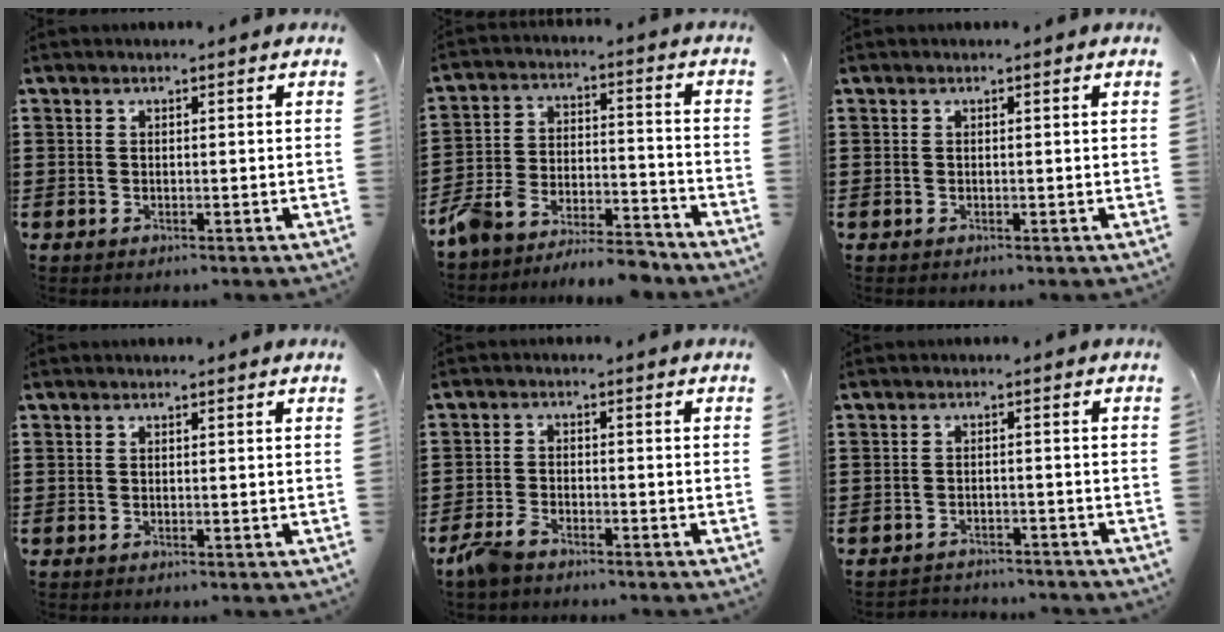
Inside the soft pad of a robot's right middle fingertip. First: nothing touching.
{"total": 8.4, "force": [-8.2, 1.7, 1.3], "torque": [-0.027, 0.019, -0.164]}
{"total": 0.0}
{"total": 0.0}
{"total": 3.6, "force": [-3.0, 1.3, 1.5], "torque": [-0.054, -0.002, -0.066]}
{"total": 2.1, "force": [-2.1, 0.2, 0.0], "torque": [-0.008, -0.001, -0.044]}